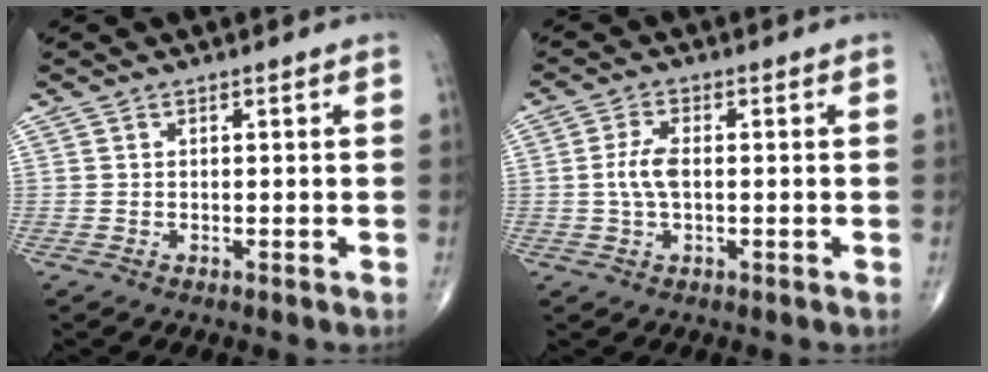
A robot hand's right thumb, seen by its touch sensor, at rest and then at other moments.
{"total": 4.5, "force": [-0.1, 2.1, 4.0], "torque": [-0.092, 0.006, -0.005]}